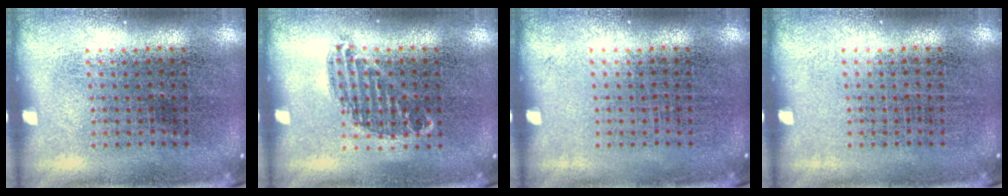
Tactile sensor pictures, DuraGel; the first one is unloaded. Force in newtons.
{"total": 0.8, "press": 0.7, "slide": 0.4}
{"total": 0.0}
{"total": 0.0}